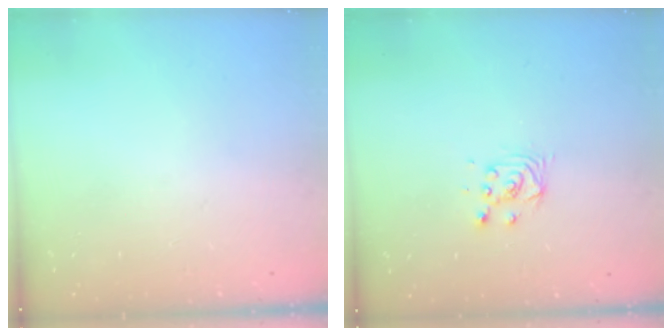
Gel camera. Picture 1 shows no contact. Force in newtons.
{"total": 3.9, "press": 3.8, "slide": 0.4}